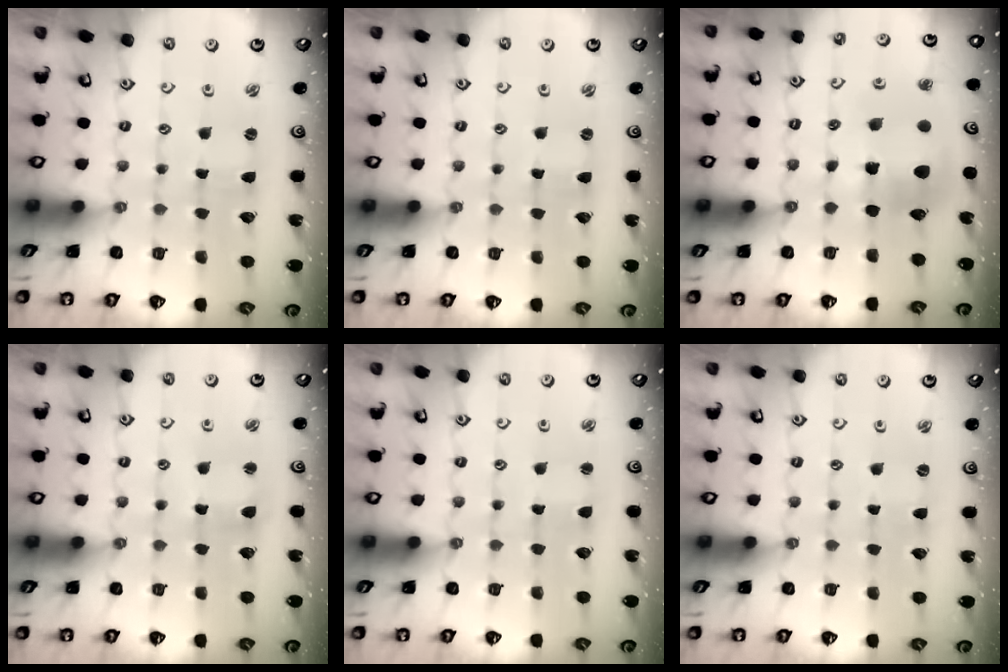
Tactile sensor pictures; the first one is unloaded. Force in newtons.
{"total": 0.5, "press": 0.5, "slide": 0.1}
{"total": 11.3, "press": 11.1, "slide": 1.7}
{"total": 3.2, "press": 3.2, "slide": 0.2}
{"total": 2.2, "press": 2.2, "slide": 0.1}
{"total": 1.1, "press": 1.0, "slide": 0.4}